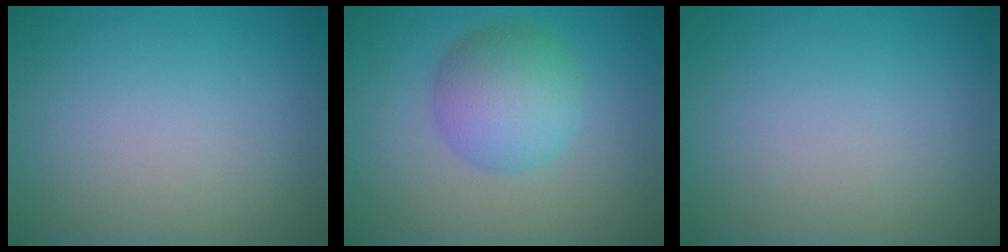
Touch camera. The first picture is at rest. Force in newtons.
{"total": 5.0, "press": 5.0, "slide": 0.1}
{"total": 0.0}